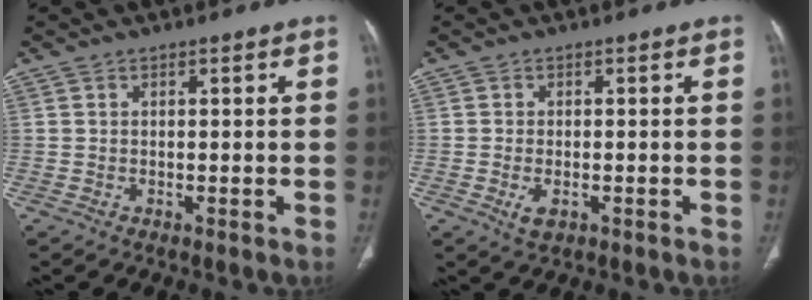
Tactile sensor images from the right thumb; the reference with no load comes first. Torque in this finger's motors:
{"motor_torque": [-0.24, -0.12, -0.25, 0.05, 0.09]}